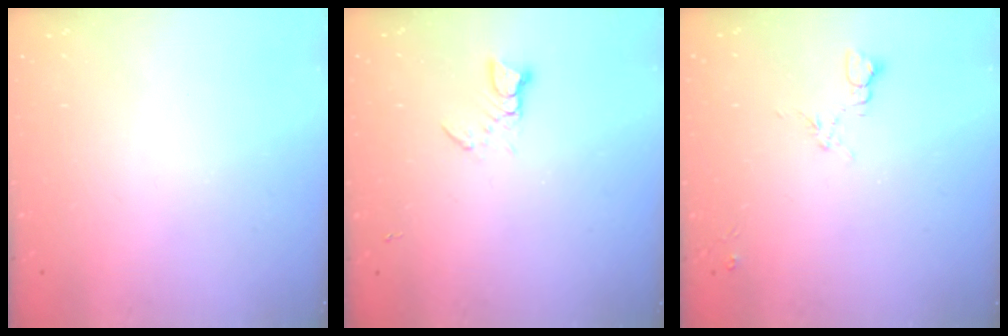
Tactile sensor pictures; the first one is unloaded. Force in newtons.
{"total": 3.6, "press": 3.6, "slide": 0.5}
{"total": 5.1, "press": 5.0, "slide": 0.6}